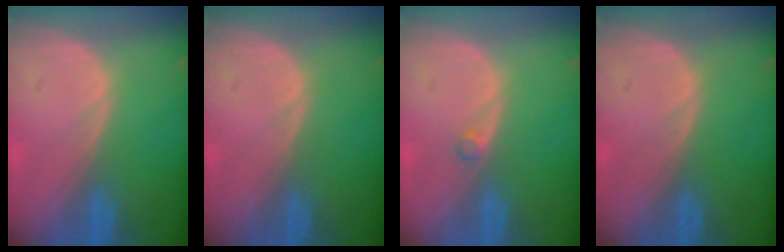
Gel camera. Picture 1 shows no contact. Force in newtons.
{"total": 0.0}
{"total": 0.9, "press": 0.9, "slide": 0.2}
{"total": 0.0}